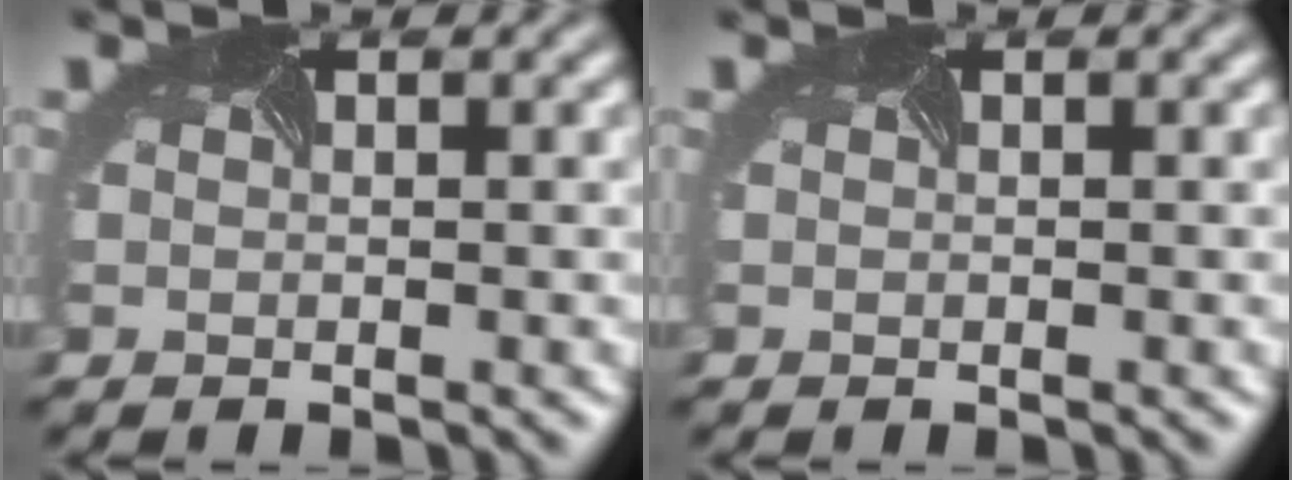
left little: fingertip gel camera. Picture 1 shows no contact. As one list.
[{"total": 0.0}]